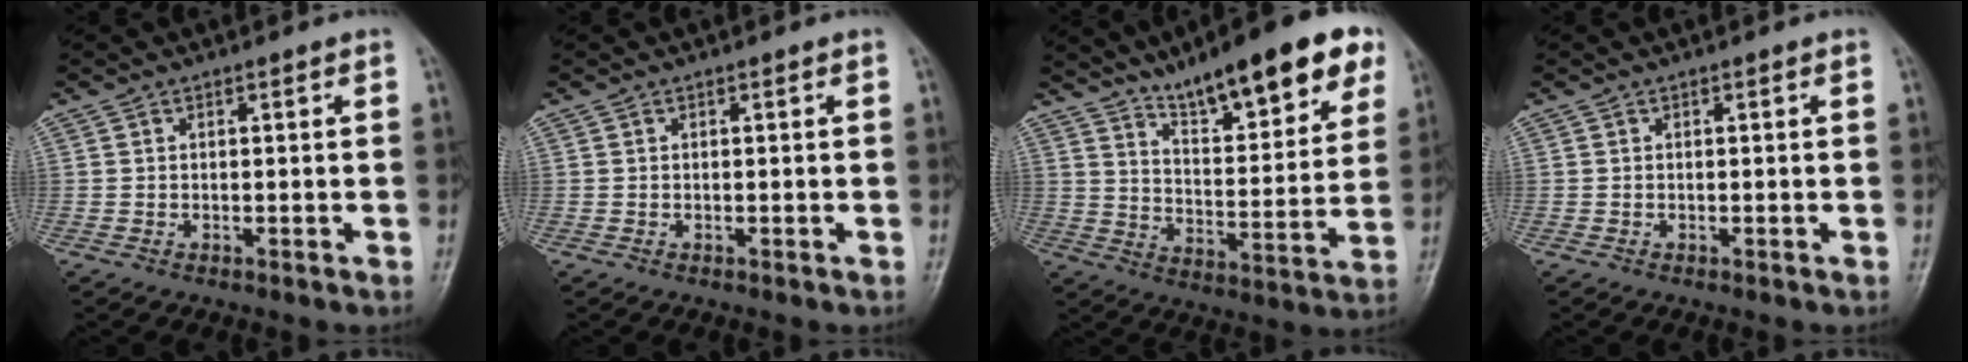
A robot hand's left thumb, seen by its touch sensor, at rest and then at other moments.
{"total": 0.0}
{"total": 19.4, "force": [12.7, 4.9, 13.8], "torque": [-0.169, -0.051, 0.198]}
{"total": 0.0}